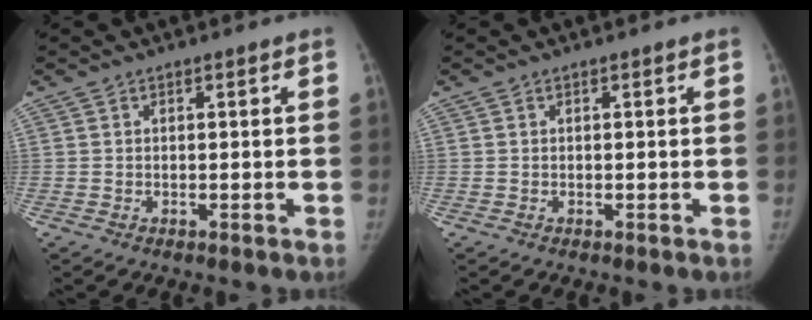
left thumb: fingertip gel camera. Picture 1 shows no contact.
{"total": 0.0}